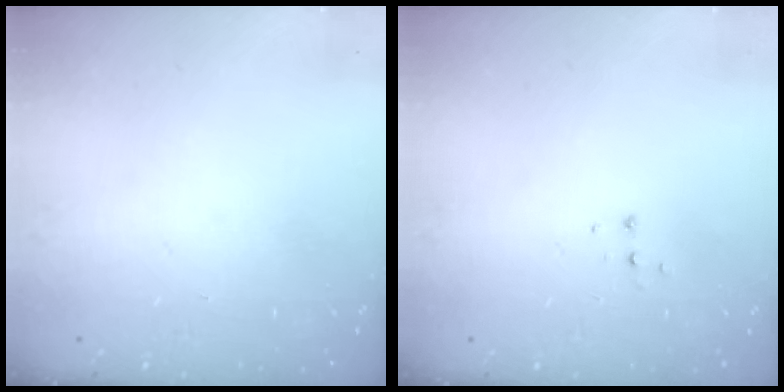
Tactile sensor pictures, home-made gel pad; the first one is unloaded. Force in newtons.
{"total": 3.9, "press": 3.9, "slide": 0.4}